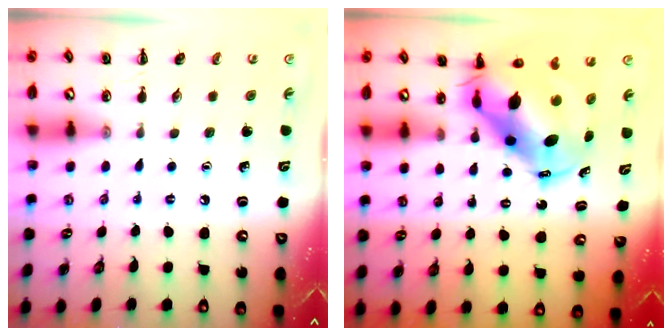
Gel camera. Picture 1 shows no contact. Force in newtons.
{"total": 11.0, "press": 10.7, "slide": 2.5}